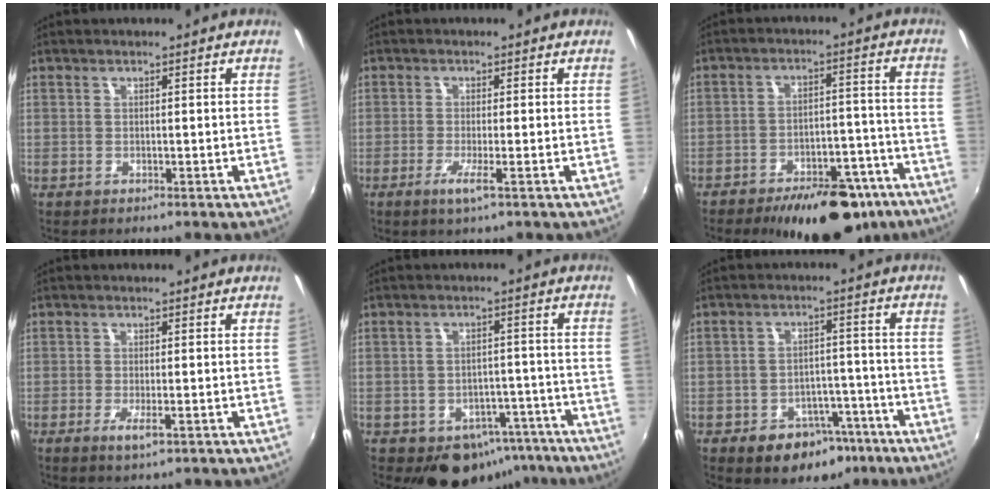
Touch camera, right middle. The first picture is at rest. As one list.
[{"total": 3.1, "force": [-1.5, -0.3, 2.7], "torque": [-0.061, -0.011, -0.033]}, {"total": 18.8, "force": [-14.1, 7.8, 9.8], "torque": [-0.150, 0.007, -0.177]}, {"total": 3.0, "force": [-1.3, 0.5, 2.7], "torque": [-0.055, -0.010, -0.022]}, {"total": 10.2, "force": [-6.4, 7.2, 3.3], "torque": [-0.056, 0.026, -0.056]}, {"total": 10.3, "force": [-6.1, 7.1, 4.4], "torque": [-0.079, 0.026, -0.063]}]